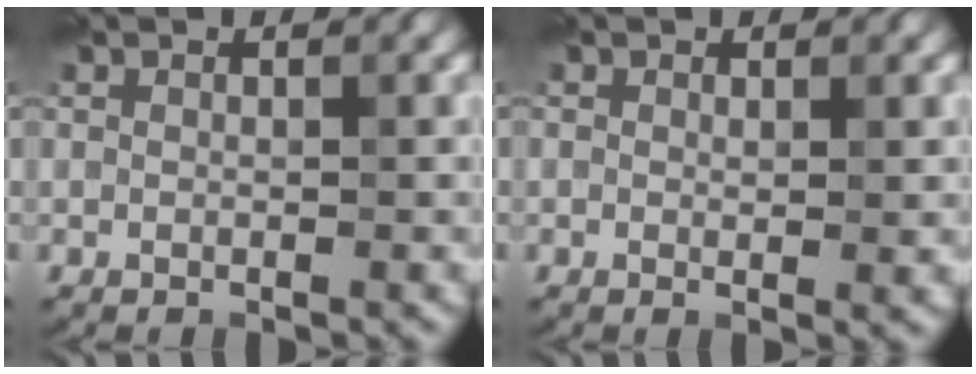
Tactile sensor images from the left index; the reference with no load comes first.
{"total": 1.0, "force": [0.2, 0.4, 0.9], "torque": [-0.012, 0.000, 0.004]}